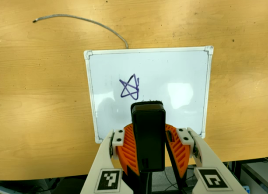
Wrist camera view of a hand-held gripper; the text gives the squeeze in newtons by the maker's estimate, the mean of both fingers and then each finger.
{"total": 9.7, "left": 9.9, "right": 9.5}